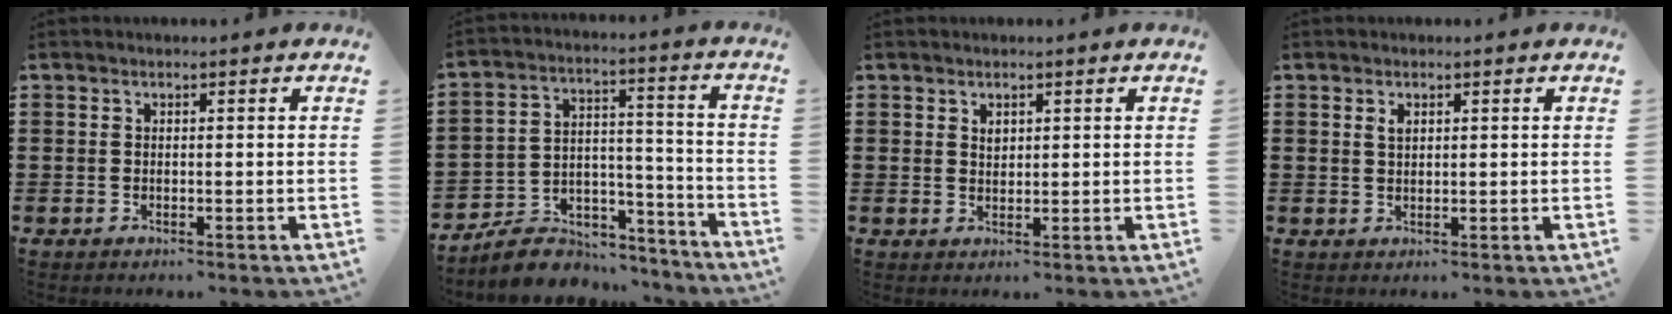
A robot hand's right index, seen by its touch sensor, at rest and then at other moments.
{"total": 7.3, "force": [-6.3, 3.4, 1.5], "torque": [-0.029, 0.026, -0.118]}
{"total": 1.2, "force": [0.7, 0.8, 0.5], "torque": [-0.011, 0.002, 0.014]}
{"total": 1.3, "force": [0.6, 0.7, 0.8], "torque": [-0.018, 0.005, 0.011]}